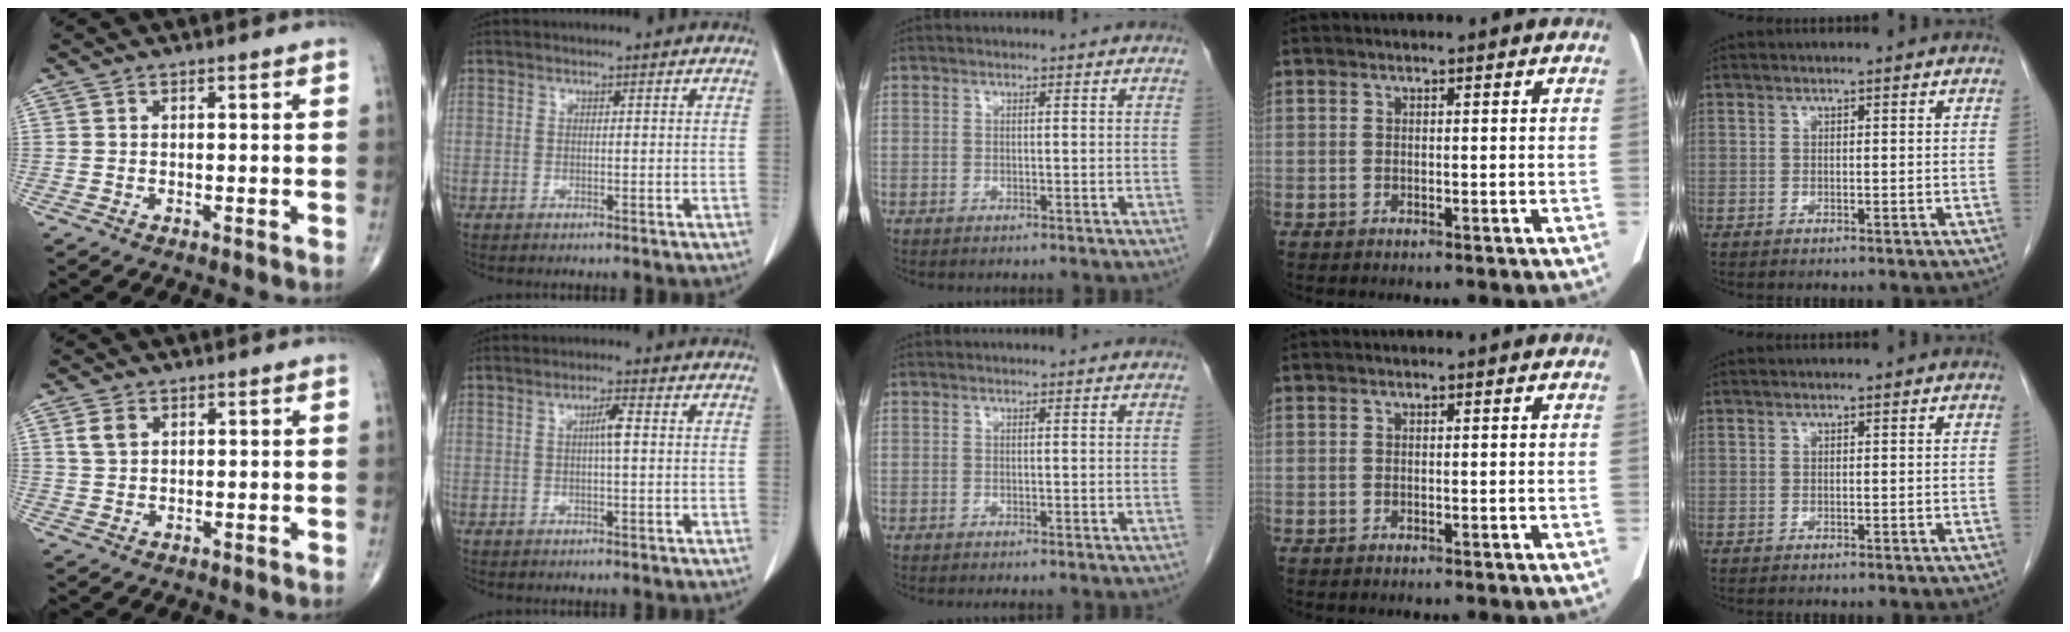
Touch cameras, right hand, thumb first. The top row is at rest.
{"thumb": {"total": 3.0, "force": [1.3, 2.0, 1.8], "torque": [-0.033, 0.001, 0.029]}, "index": {"total": 2.7, "force": [0.3, 0.1, 2.6], "torque": [-0.048, 0.002, 0.004]}, "middle": {"total": 0.7, "force": [-0.7, 0.1, 0.3], "torque": [-0.006, -0.002, -0.009]}}